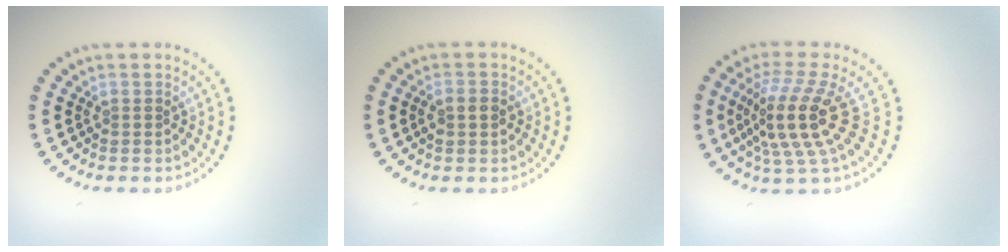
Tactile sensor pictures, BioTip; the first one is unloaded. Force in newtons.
{"total": 1.3, "press": 1.3, "slide": 0.1}
{"total": 5.2, "press": 4.0, "slide": 3.3}